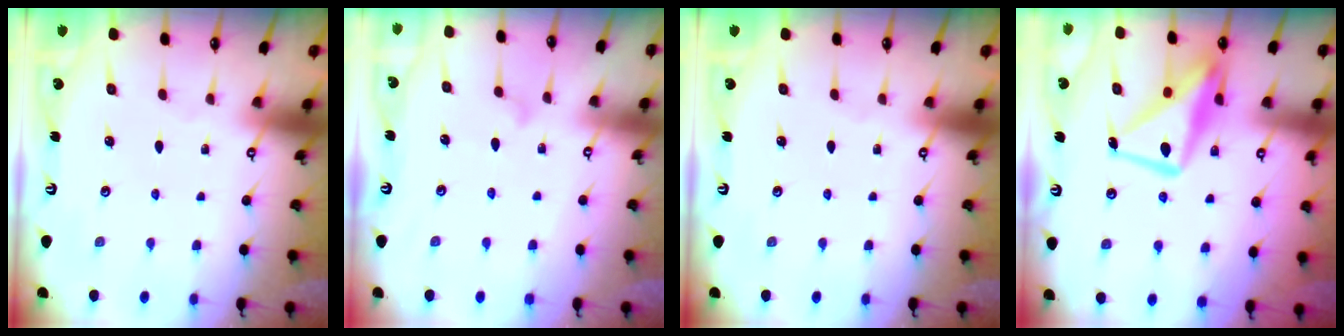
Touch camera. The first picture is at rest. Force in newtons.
{"total": 8.0, "press": 8.0, "slide": 0.4}
{"total": 0.0}
{"total": 15.2, "press": 15.1, "slide": 1.4}